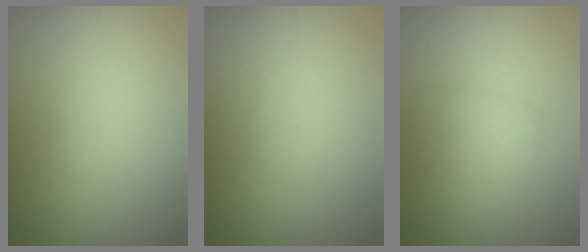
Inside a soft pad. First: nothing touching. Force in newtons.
{"total": 0.0}
{"total": 2.4, "press": 2.4, "slide": 0.1}